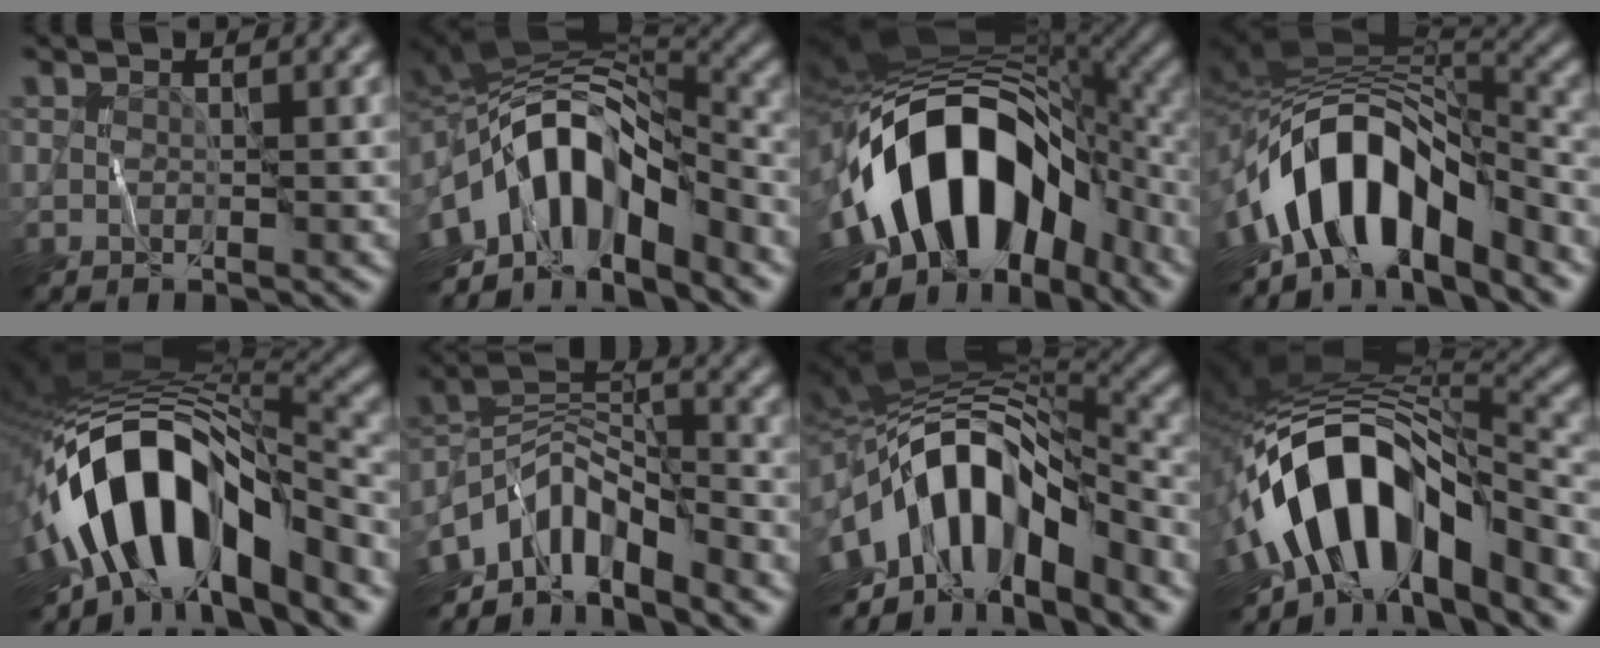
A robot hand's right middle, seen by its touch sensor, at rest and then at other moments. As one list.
[{"total": 12.2, "force": [-4.2, 6.3, 9.5], "torque": [-0.151, 0.011, -0.080]}, {"total": 16.2, "force": [-4.1, 9.9, 12.2], "torque": [-0.198, 0.004, -0.072]}, {"total": 12.0, "force": [-5.1, 6.2, 8.9], "torque": [-0.140, 0.002, -0.089]}, {"total": 14.1, "force": [-4.4, 7.2, 11.3], "torque": [-0.179, 0.014, -0.089]}, {"total": 8.1, "force": [-5.1, 3.5, 5.2], "torque": [-0.075, 0.002, -0.108]}, {"total": 13.4, "force": [-4.0, 6.8, 10.9], "torque": [-0.172, 0.015, -0.080]}, {"total": 13.4, "force": [-5.1, 7.0, 10.2], "torque": [-0.161, 0.015, -0.098]}]